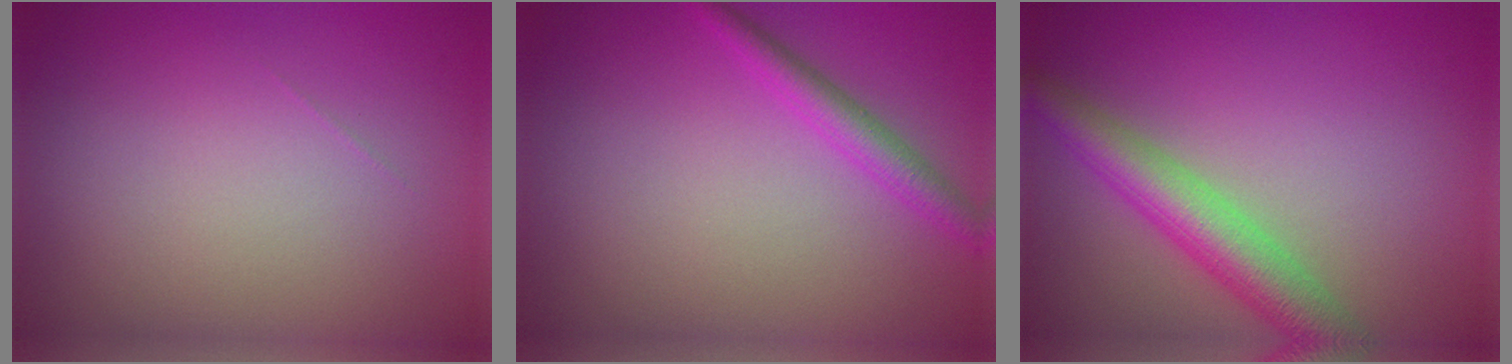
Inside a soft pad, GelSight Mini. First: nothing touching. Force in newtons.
{"total": 2.3, "press": 2.3, "slide": 0.1}
{"total": 5.3, "press": 5.3, "slide": 0.2}